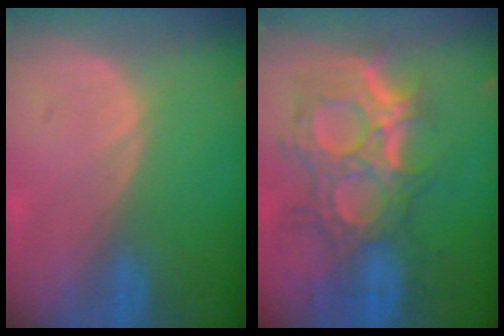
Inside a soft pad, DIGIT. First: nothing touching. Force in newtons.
{"total": 11.9, "press": 10.7, "slide": 5.3}